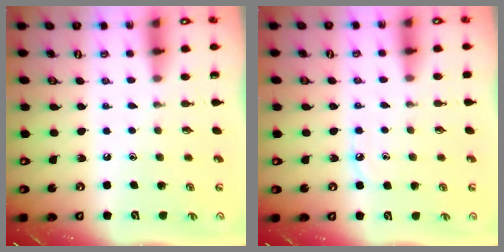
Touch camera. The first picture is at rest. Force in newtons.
{"total": 4.6, "press": 4.6, "slide": 0.3}